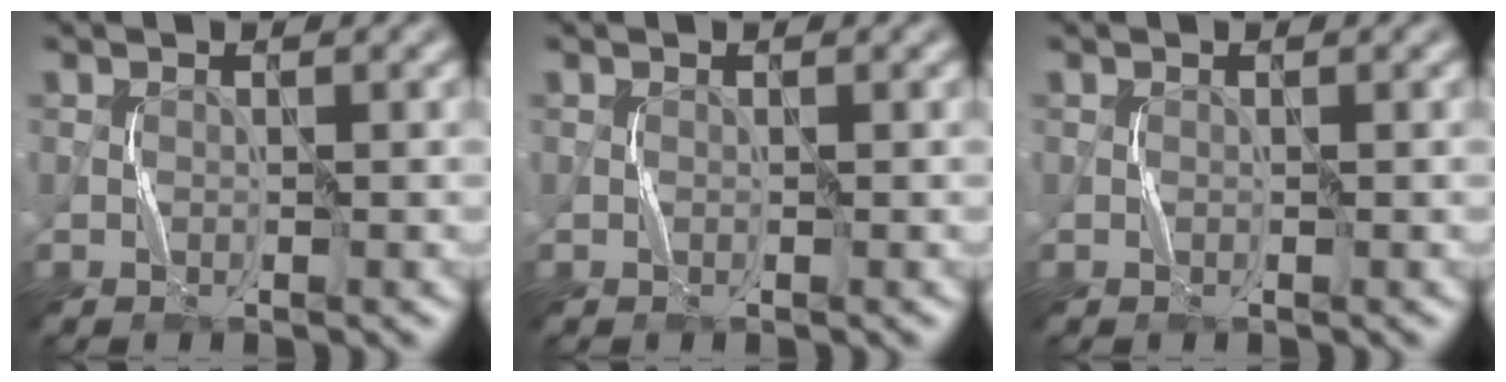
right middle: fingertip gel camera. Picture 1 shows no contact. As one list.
[{"total": 0.0}, {"total": 0.0}]